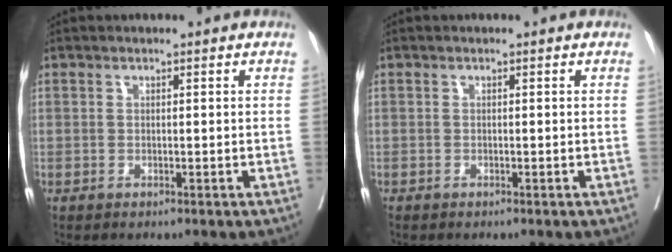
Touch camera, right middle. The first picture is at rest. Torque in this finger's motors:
{"motor_torque": [0.03, -0.03, 0.05, 0.03]}